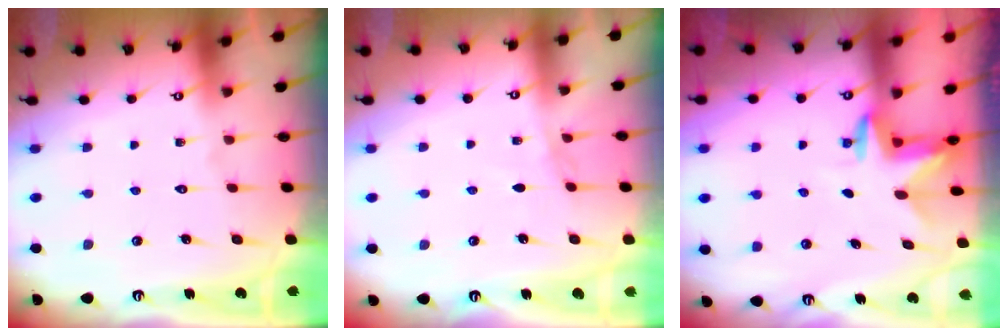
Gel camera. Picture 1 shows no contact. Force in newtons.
{"total": 4.6, "press": 4.5, "slide": 0.7}
{"total": 2.6, "press": 2.6, "slide": 0.2}